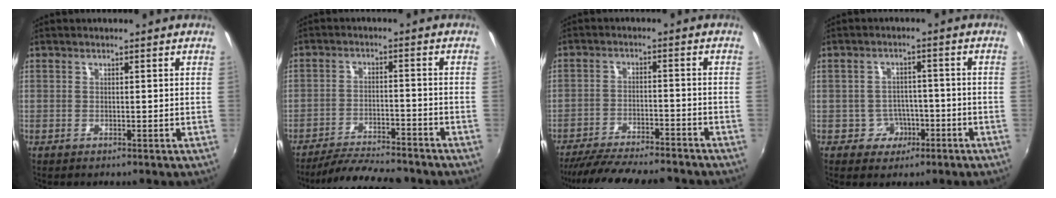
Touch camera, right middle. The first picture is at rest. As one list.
[{"total": 11.7, "force": [-10.5, 1.9, 4.6], "torque": [-0.107, -0.007, -0.164]}, {"total": 17.8, "force": [-15.6, 3.3, 7.8], "torque": [-0.155, -0.023, -0.233]}, {"total": 4.9, "force": [-2.2, 4.3, 0.8], "torque": [-0.023, 0.014, -0.023]}]